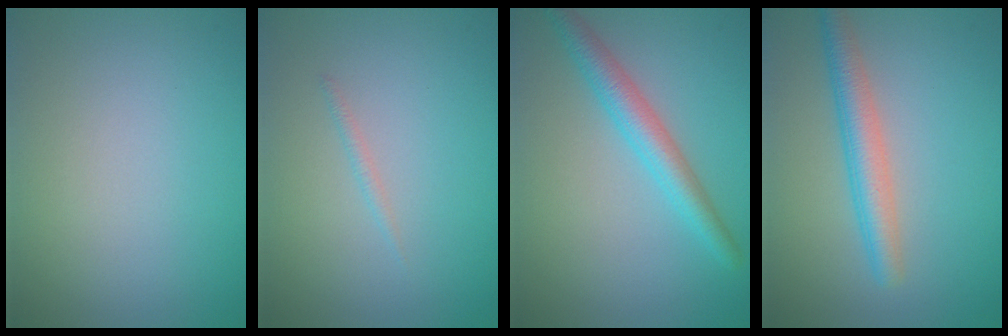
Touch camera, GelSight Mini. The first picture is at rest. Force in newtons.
{"total": 0.5, "press": 0.5, "slide": 0.1}
{"total": 3.3, "press": 3.3, "slide": 0.2}
{"total": 3.3, "press": 3.3, "slide": 0.1}